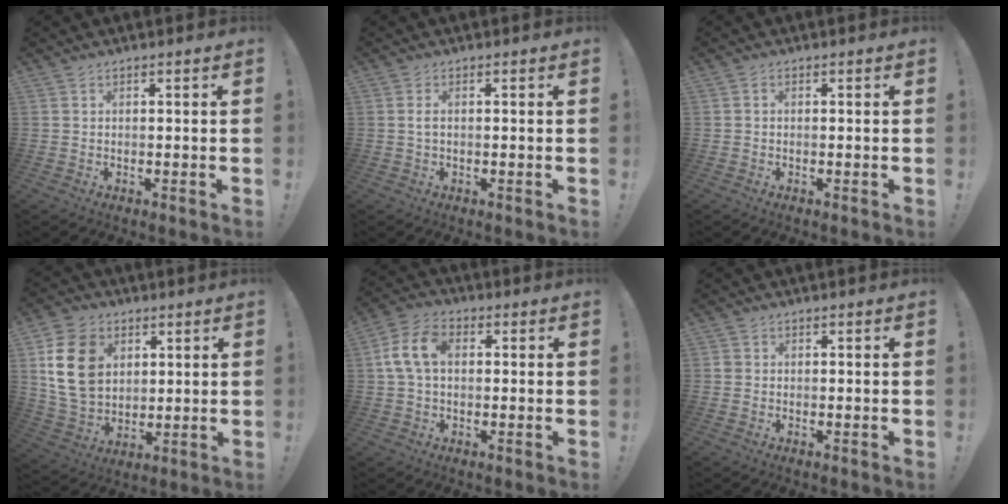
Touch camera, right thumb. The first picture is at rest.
{"total": 1.6, "force": [0.1, 0.5, 1.5], "torque": [-0.029, 0.003, 0.002]}
{"total": 0.5, "force": [-0.2, 0.4, 0.2], "torque": [-0.004, 0.001, -0.004]}
{"total": 17.2, "force": [5.0, 13.0, 10.0], "torque": [-0.178, -0.019, 0.099]}
{"total": 10.3, "force": [1.4, 6.7, 7.7], "torque": [-0.151, 0.012, 0.028]}
{"total": 1.2, "force": [-0.1, 1.1, 0.4], "torque": [-0.014, 0.006, 0.002]}